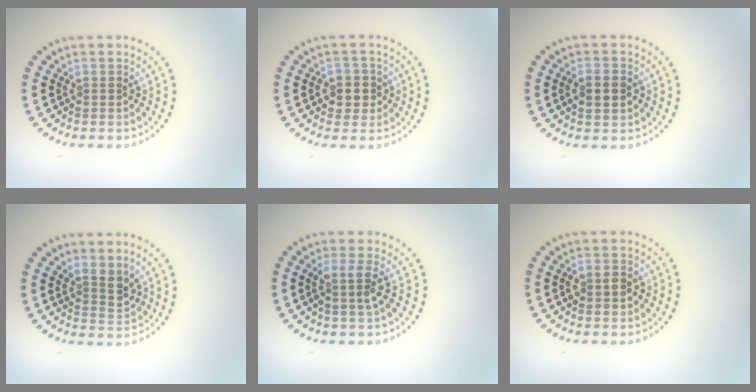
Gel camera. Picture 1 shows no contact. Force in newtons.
{"total": 2.4, "press": 2.3, "slide": 0.8}
{"total": 2.4, "press": 2.4, "slide": 0.3}
{"total": 2.3, "press": 1.8, "slide": 1.4}
{"total": 2.2, "press": 1.8, "slide": 1.2}
{"total": 1.9, "press": 1.9, "slide": 0.2}